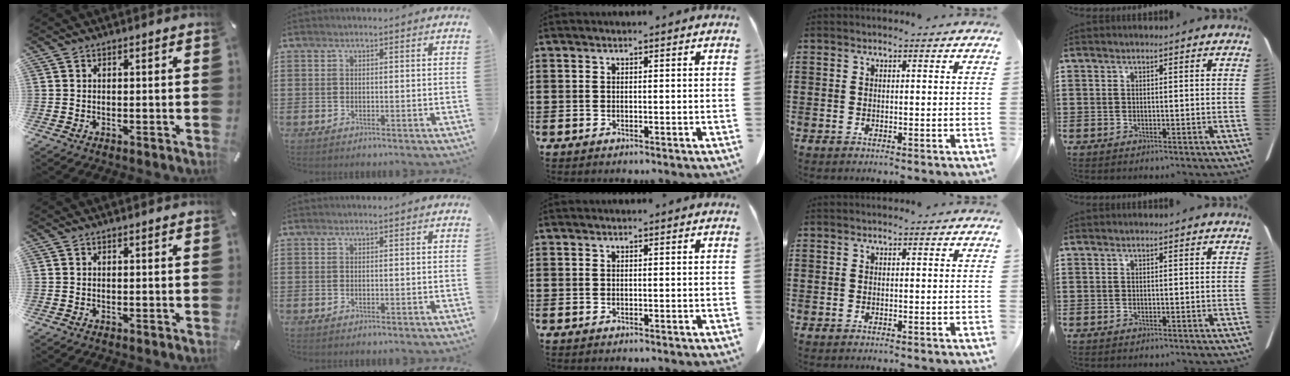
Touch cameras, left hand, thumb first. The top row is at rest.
{}